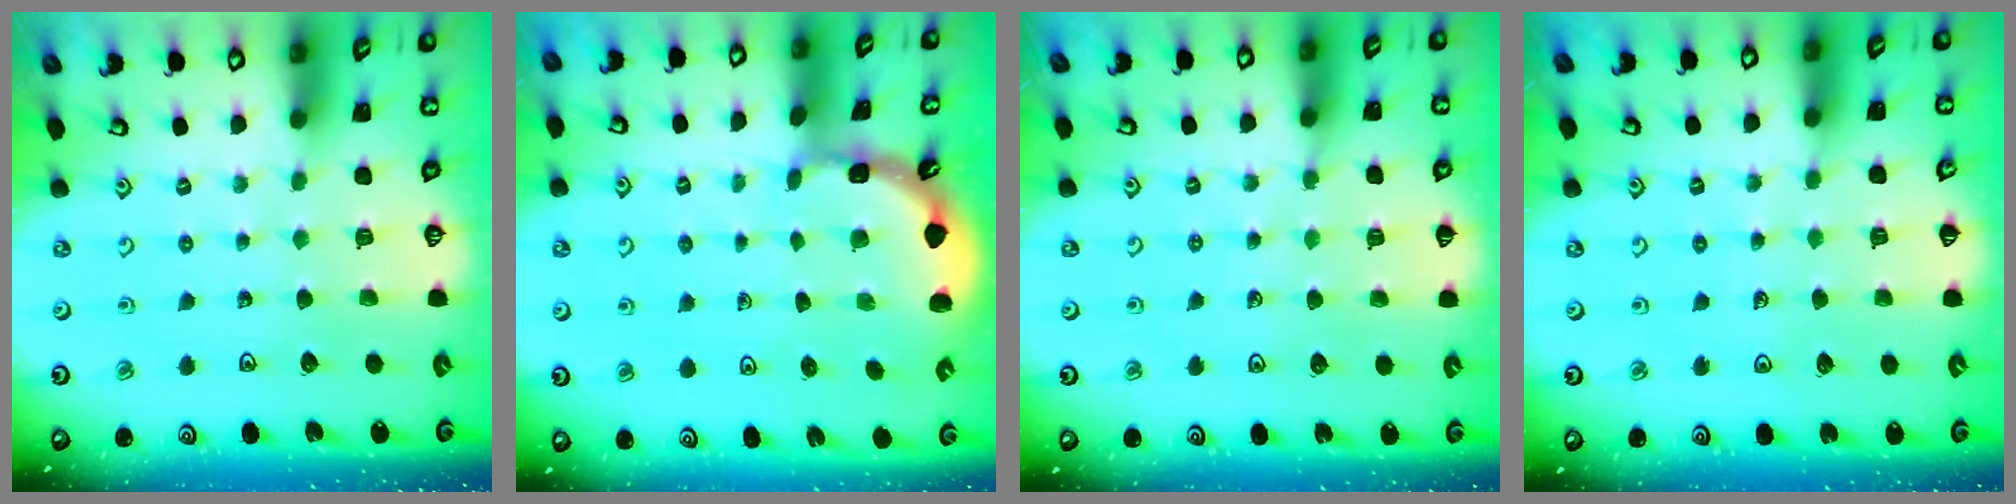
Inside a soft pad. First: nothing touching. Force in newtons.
{"total": 1.5, "press": 1.5, "slide": 0.1}
{"total": 4.4, "press": 4.3, "slide": 0.8}
{"total": 3.9, "press": 3.9, "slide": 0.4}